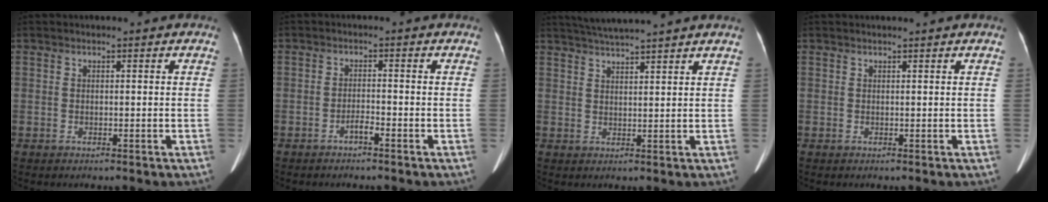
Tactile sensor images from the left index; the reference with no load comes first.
{"total": 1.6, "force": [-1.3, 0.0, 1.0], "torque": [-0.019, 0.002, -0.025]}
{"total": 7.6, "force": [6.9, -1.3, 2.9], "torque": [-0.054, 0.022, 0.107]}
{"total": 1.1, "force": [1.0, -0.3, 0.4], "torque": [-0.007, 0.008, 0.022]}